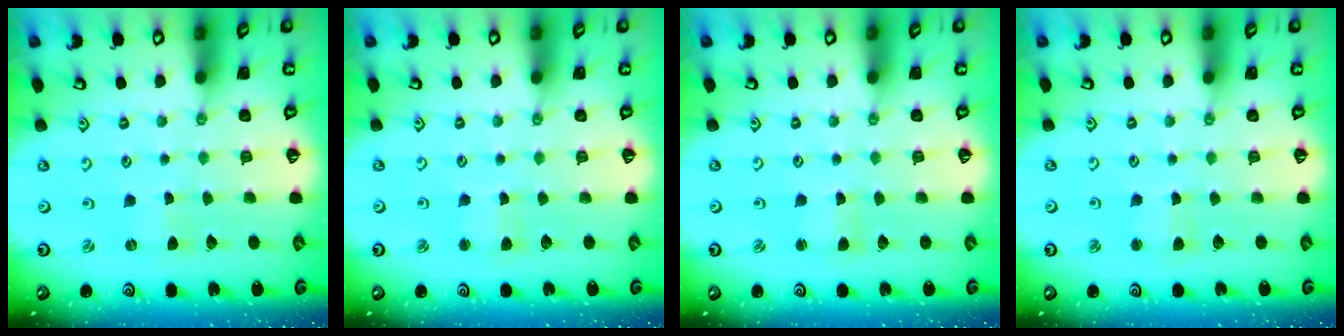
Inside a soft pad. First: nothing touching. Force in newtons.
{"total": 2.7, "press": 2.6, "slide": 0.4}
{"total": 1.4, "press": 1.3, "slide": 0.3}
{"total": 2.7, "press": 2.6, "slide": 0.4}